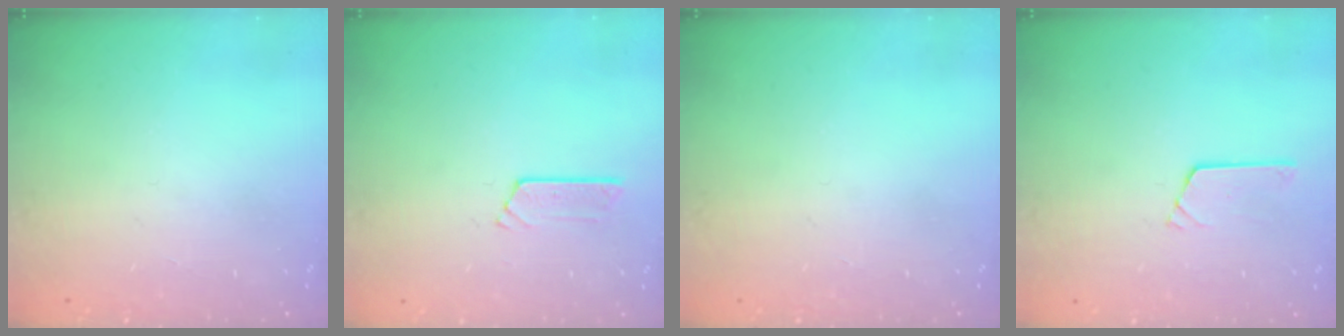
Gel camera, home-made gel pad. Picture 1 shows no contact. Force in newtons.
{"total": 2.5, "press": 2.5, "slide": 0.2}
{"total": 0.0}
{"total": 2.6, "press": 2.6, "slide": 0.2}